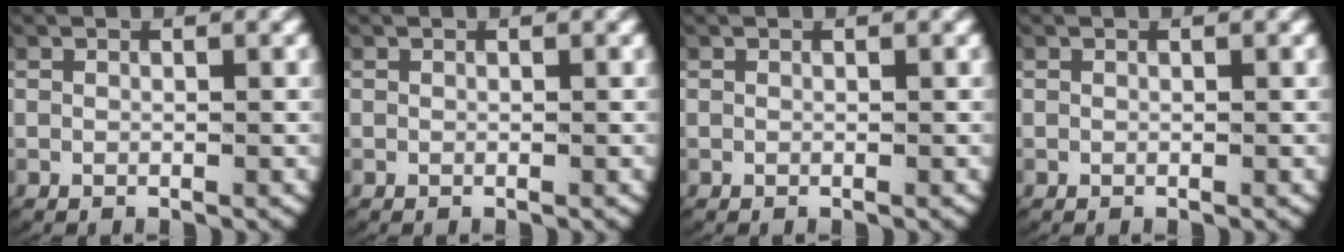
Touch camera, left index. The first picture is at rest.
{"total": 0.0}
{"total": 0.0}
{"total": 0.0}